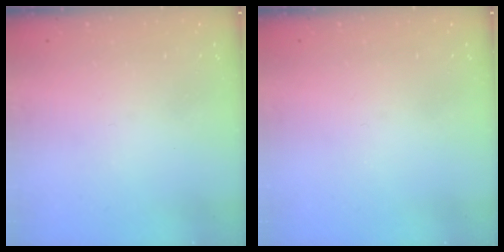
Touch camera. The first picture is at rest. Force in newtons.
{"total": 0.0}